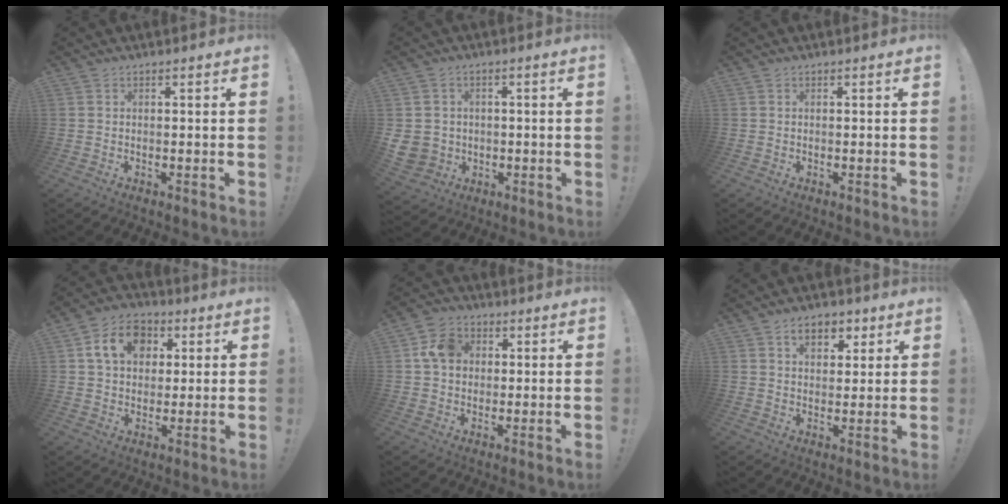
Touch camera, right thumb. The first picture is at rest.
{"total": 6.1, "force": [0.1, 5.8, 1.6], "torque": [-0.042, -0.003, 0.004]}
{"total": 0.0}
{"total": 12.4, "force": [4.0, 9.6, 6.8], "torque": [-0.109, 0.005, 0.079]}
{"total": 9.0, "force": [1.8, 7.4, 4.8], "torque": [-0.084, 0.021, 0.041]}
{"total": 7.6, "force": [3.7, 5.0, 4.3], "torque": [-0.056, -0.004, 0.066]}